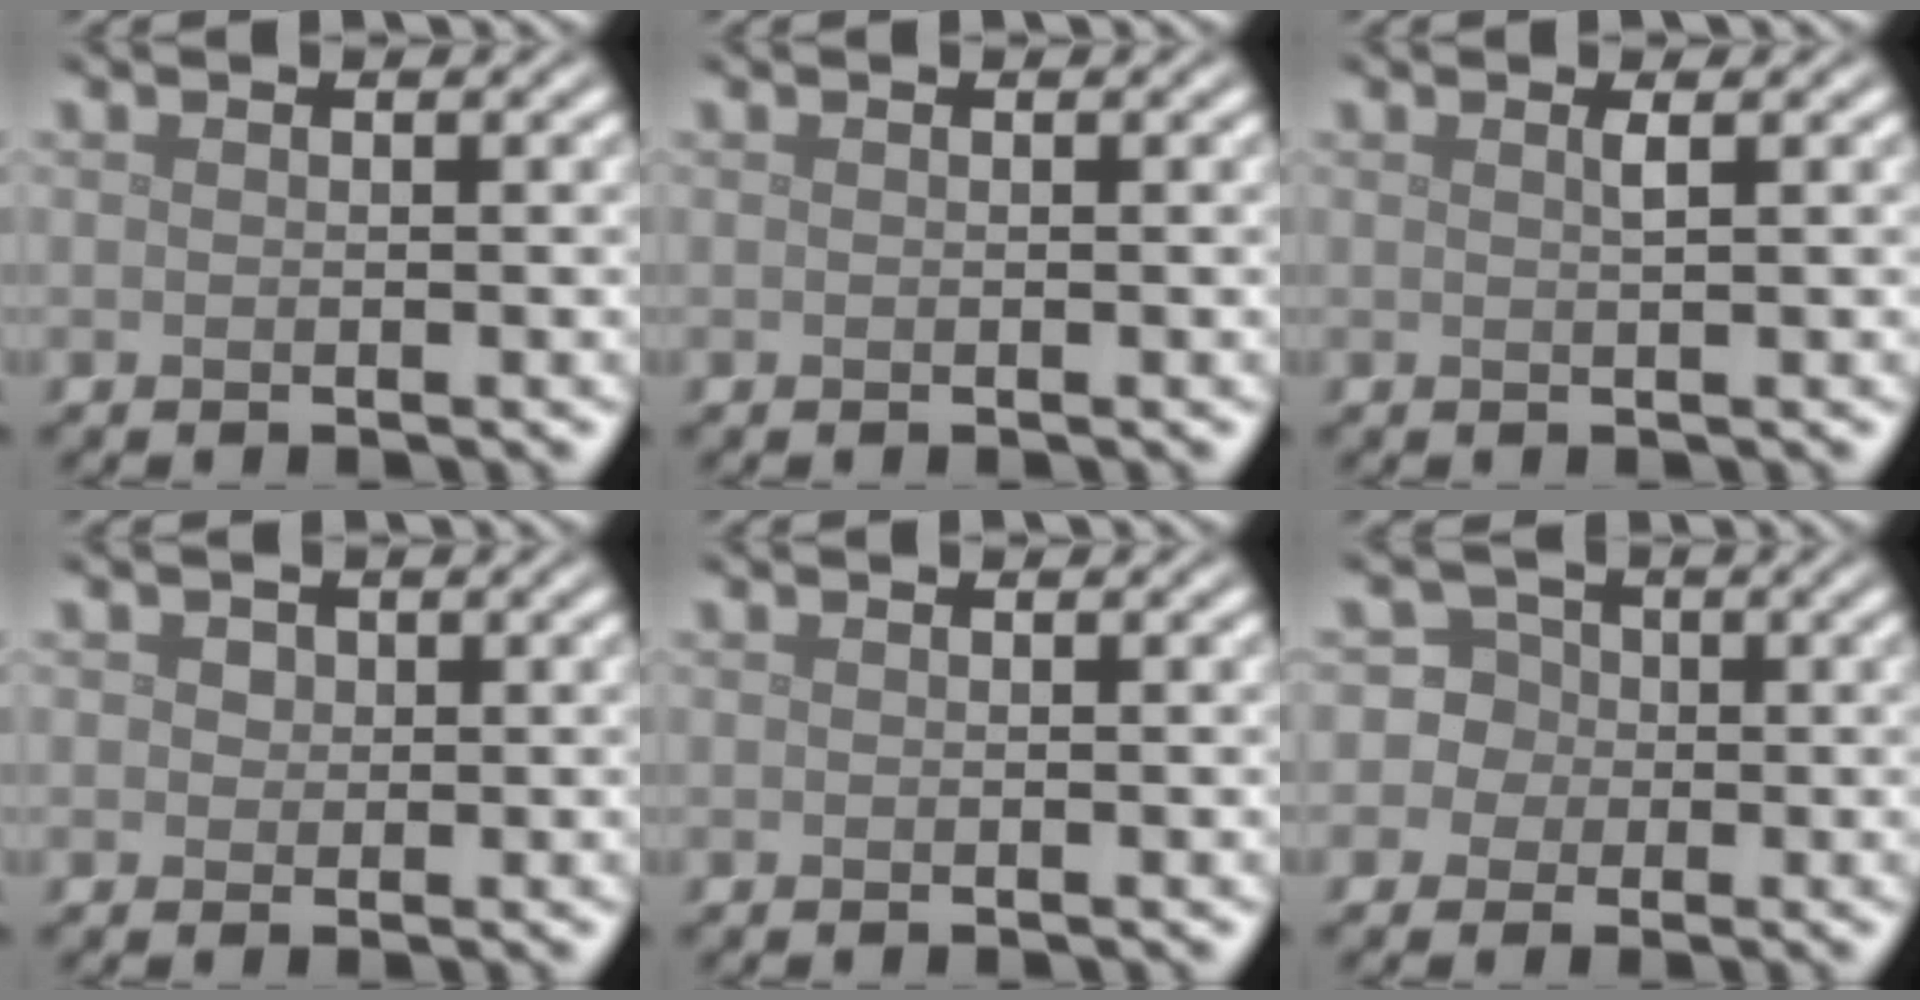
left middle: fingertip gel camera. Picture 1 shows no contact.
{"total": 0.0}
{"total": 0.9, "force": [0.4, 0.2, 0.8], "torque": [-0.009, 0.002, 0.004]}
{"total": 0.9, "force": [0.4, 0.8, 0.3], "torque": [-0.004, 0.001, 0.004]}
{"total": 0.0}
{"total": 6.4, "force": [0.5, 6.3, 1.3], "torque": [-0.019, 0.037, -0.011]}